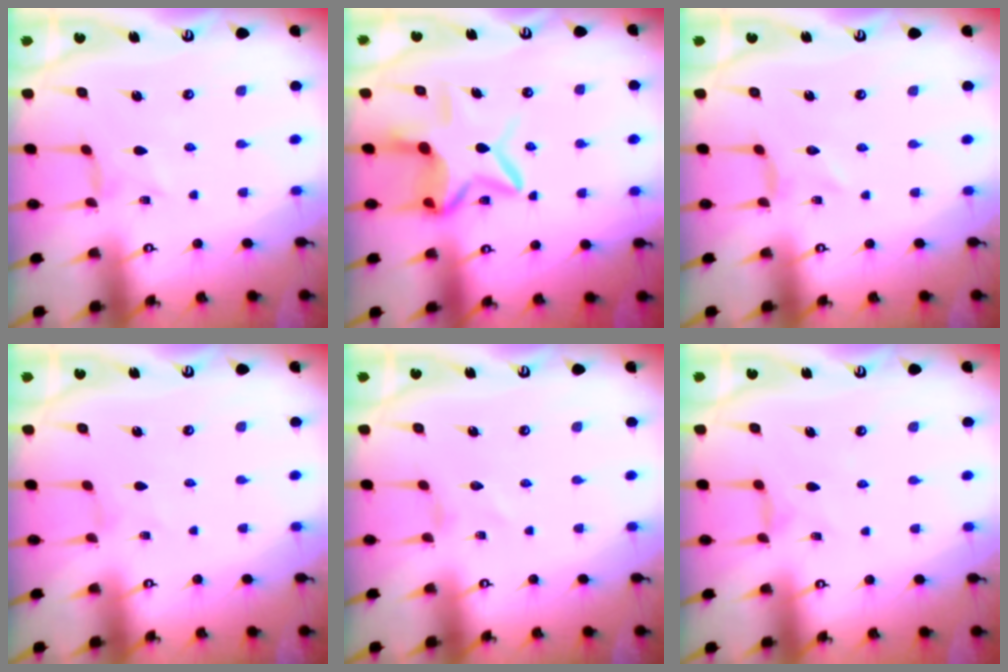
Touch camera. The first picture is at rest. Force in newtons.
{"total": 10.5, "press": 10.4, "slide": 1.0}
{"total": 0.0}
{"total": 0.0}
{"total": 0.0}
{"total": 1.9, "press": 1.8, "slide": 0.5}